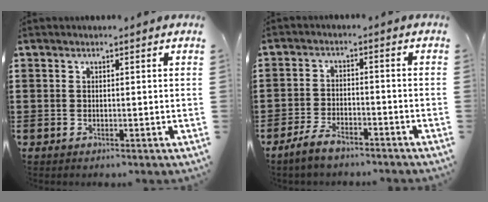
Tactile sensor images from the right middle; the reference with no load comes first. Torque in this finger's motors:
{"motor_torque": [1.73, -0.41, 0.32, 0.02]}